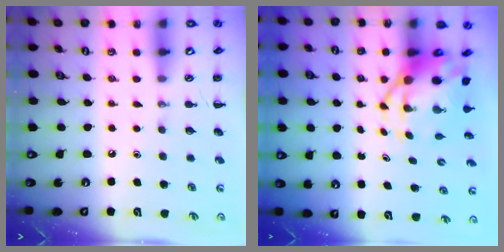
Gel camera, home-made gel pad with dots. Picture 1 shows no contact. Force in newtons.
{"total": 8.0, "press": 7.7, "slide": 2.1}